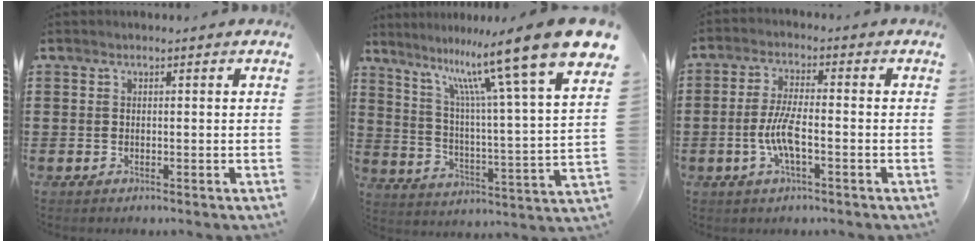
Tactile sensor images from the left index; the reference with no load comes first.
{"total": 15.5, "force": [11.5, 0.2, 10.4], "torque": [-0.201, -0.085, 0.182]}
{"total": 6.1, "force": [-1.8, 1.4, 5.6], "torque": [-0.124, -0.005, -0.040]}